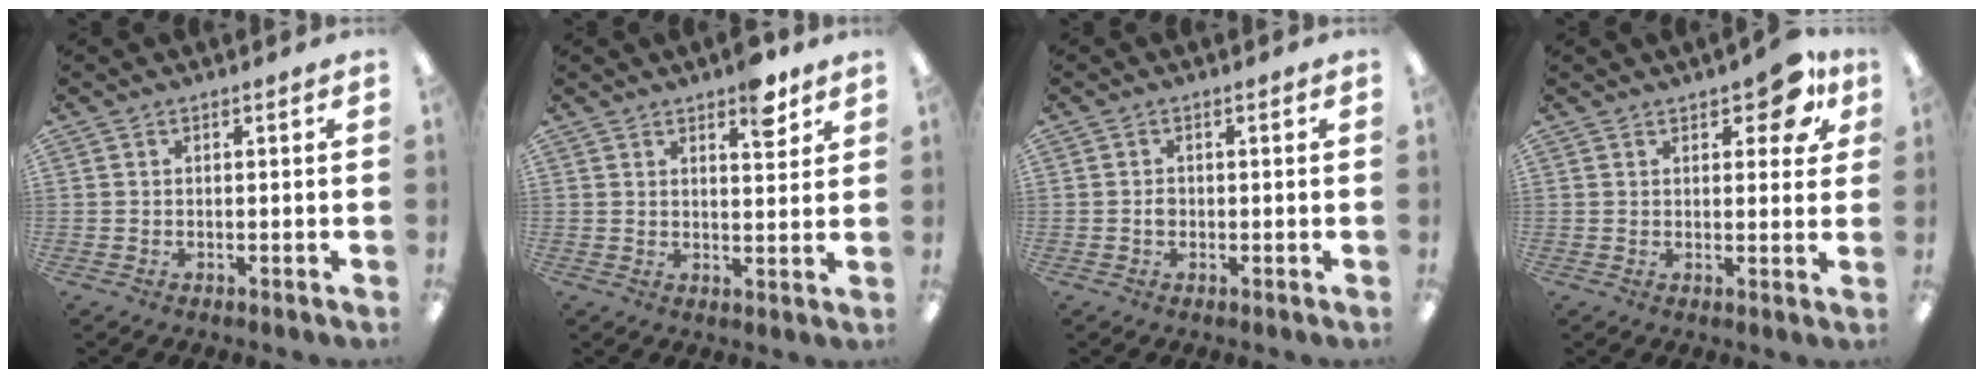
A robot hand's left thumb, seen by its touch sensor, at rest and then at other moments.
{"total": 6.7, "force": [4.6, 2.6, 4.2], "torque": [-0.037, -0.026, 0.071]}
{"total": 1.4, "force": [-0.2, 1.1, 0.9], "torque": [-0.018, 0.004, -0.005]}
{"total": 7.0, "force": [3.7, 3.4, 4.9], "torque": [-0.053, -0.010, 0.059]}